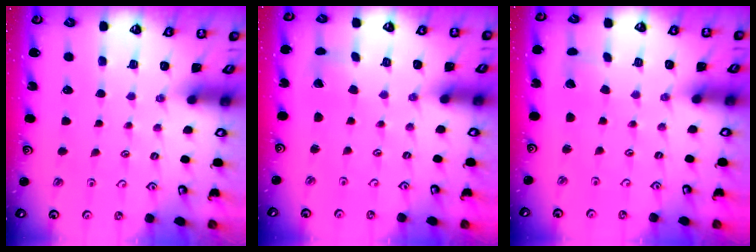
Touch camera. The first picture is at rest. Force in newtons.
{"total": 0.8, "press": 0.8, "slide": 0.1}
{"total": 1.7, "press": 1.7, "slide": 0.2}